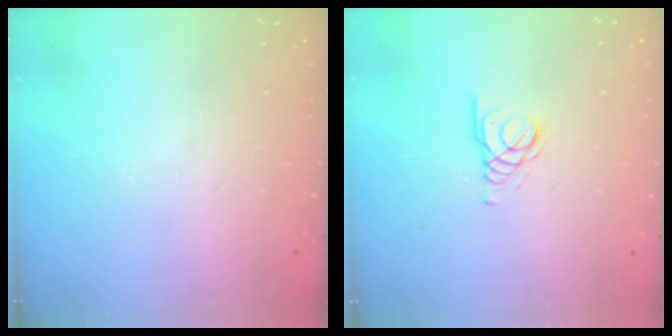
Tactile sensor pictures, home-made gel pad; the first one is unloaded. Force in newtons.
{"total": 2.1, "press": 2.1, "slide": 0.2}